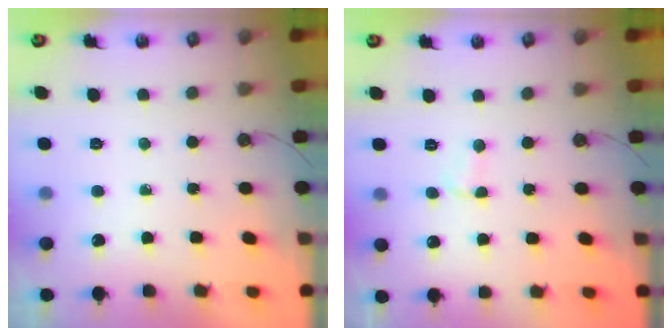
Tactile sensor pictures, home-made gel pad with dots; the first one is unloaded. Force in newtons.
{"total": 1.8, "press": 1.7, "slide": 0.4}